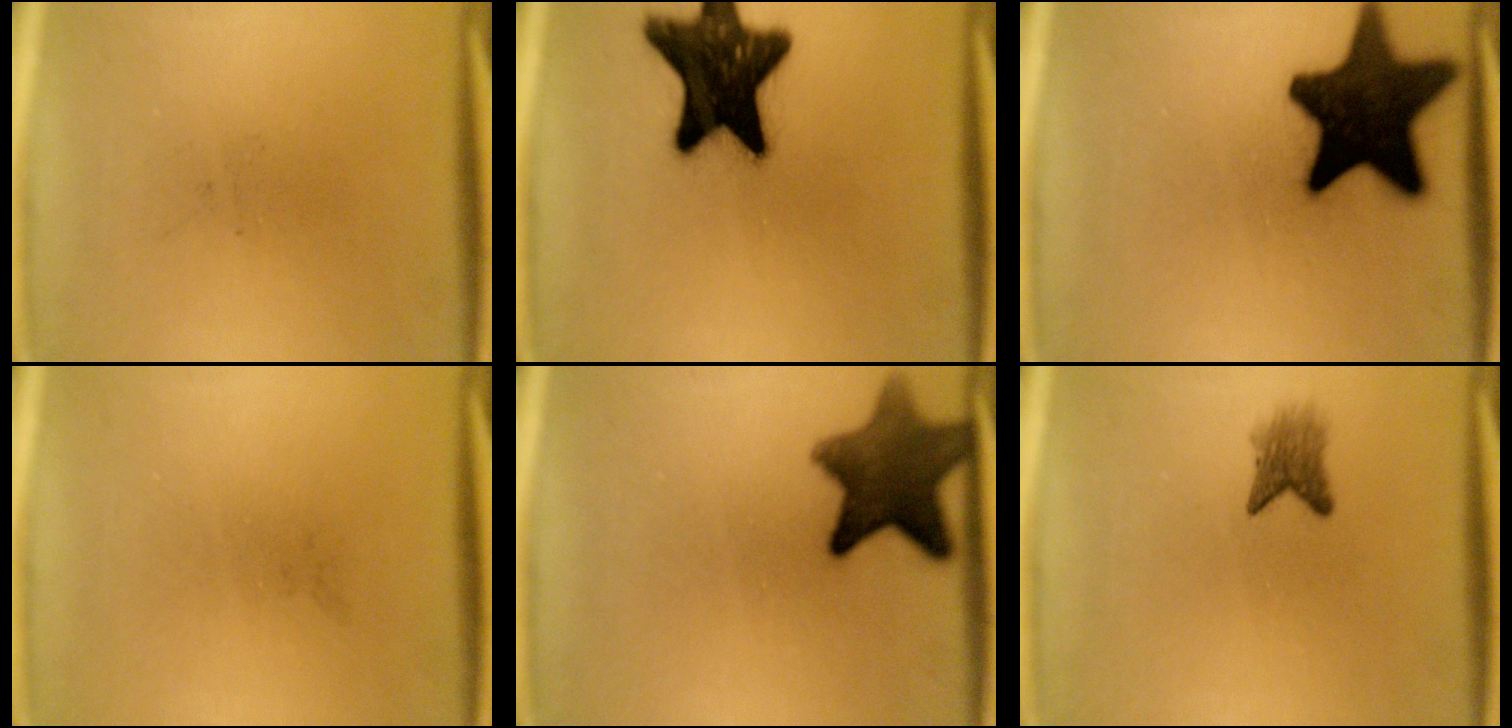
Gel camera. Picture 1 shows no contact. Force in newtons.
{"total": 19.0}
{"total": 19.4}
{"total": 0.0}
{"total": 10.7}
{"total": 2.9}